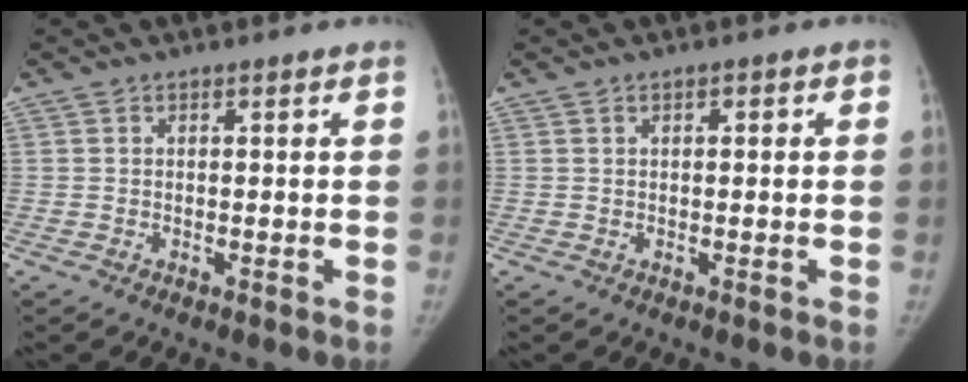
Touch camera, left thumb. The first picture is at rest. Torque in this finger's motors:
{"motor_torque": [-0.34, -0.10, -0.14, 0.20, -0.02]}